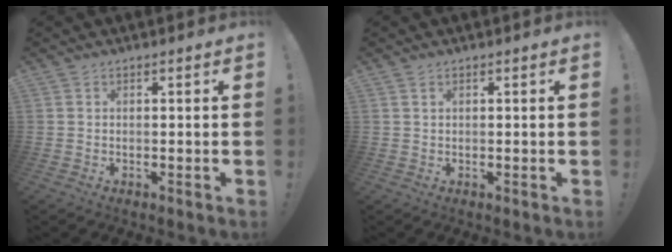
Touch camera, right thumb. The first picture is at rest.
{"total": 0.8, "force": [0.5, 0.4, 0.5], "torque": [-0.015, 0.003, 0.010]}